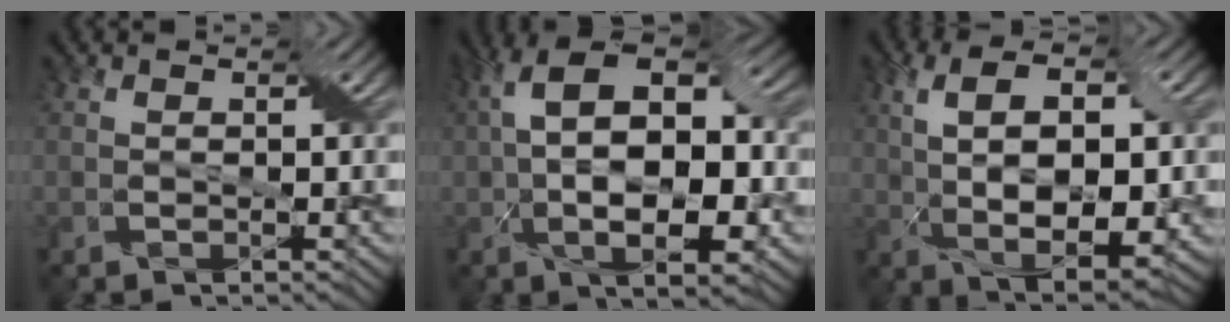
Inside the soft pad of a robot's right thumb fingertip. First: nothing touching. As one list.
[{"total": 15.3, "force": [-0.2, 7.6, 13.3], "torque": [-0.219, 0.014, -0.002]}, {"total": 11.5, "force": [0.8, 5.2, 10.2], "torque": [-0.181, 0.003, 0.018]}]